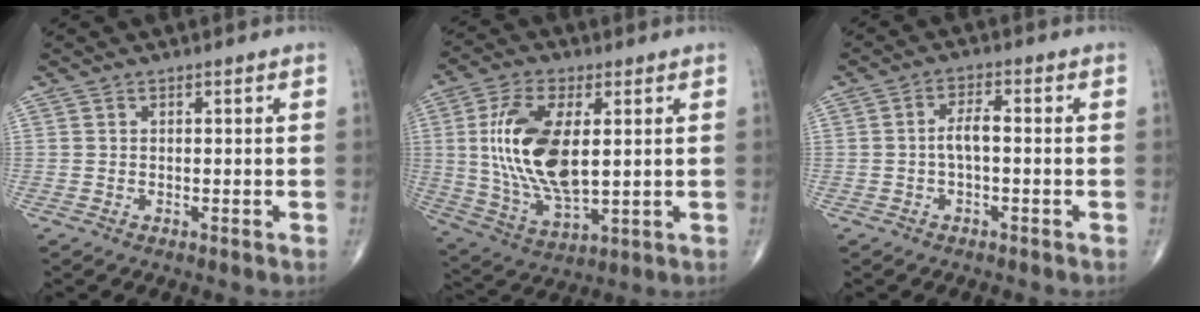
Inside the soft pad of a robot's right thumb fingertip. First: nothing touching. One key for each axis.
{"total": 17.4, "fx": 2.4, "fy": 8.3, "fz": 15.1, "tx": -0.296, "ty": -0.016, "tz": 0.053}
{"total": 3.4, "fx": -0.5, "fy": 1.3, "fz": 3.1, "tx": -0.059, "ty": 0.015, "tz": -0.012}